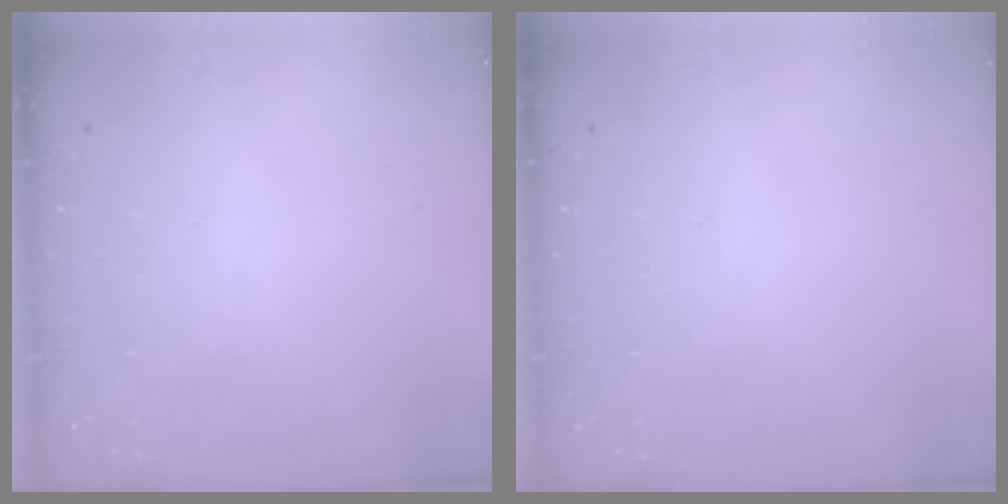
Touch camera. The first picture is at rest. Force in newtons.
{"total": 0.0}